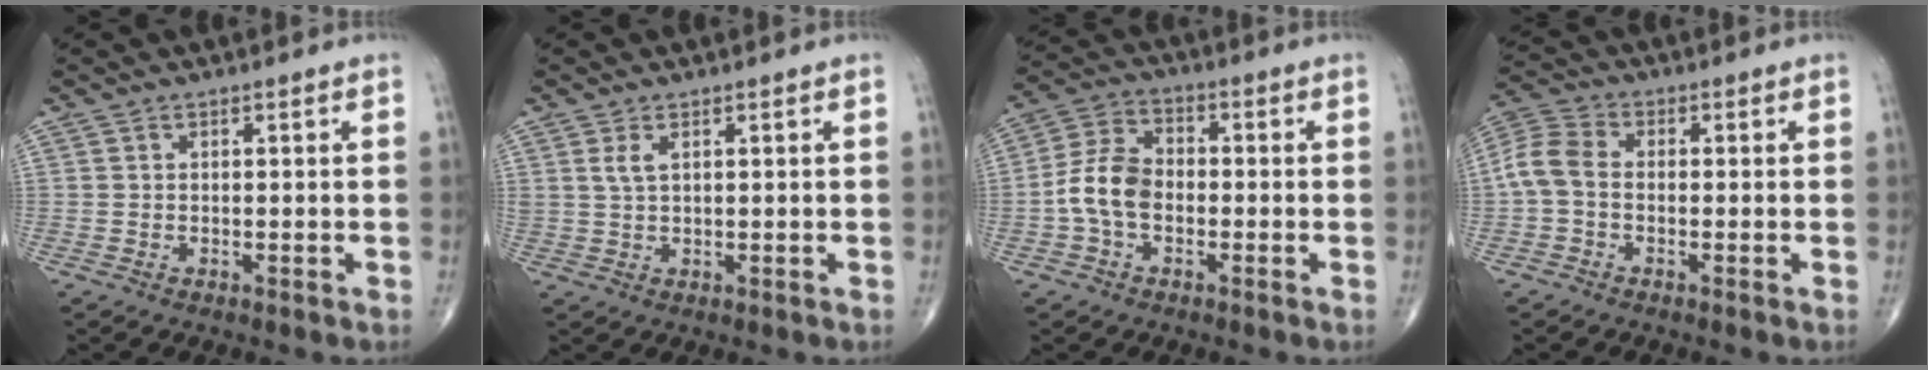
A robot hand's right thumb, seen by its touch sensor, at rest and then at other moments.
{"total": 2.2, "force": [1.0, 1.0, 1.7], "torque": [-0.038, 0.001, 0.026]}
{"total": 8.4, "force": [-1.8, 5.6, 6.0], "torque": [-0.115, 0.028, -0.046]}
{"total": 6.4, "force": [-0.7, 4.3, 4.6], "torque": [-0.094, 0.018, -0.030]}